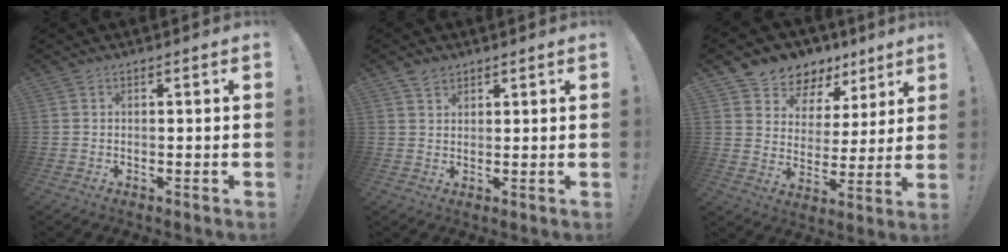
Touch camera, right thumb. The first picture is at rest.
{"total": 3.1, "force": [2.2, 2.0, 0.8], "torque": [-0.010, -0.008, 0.042]}
{"total": 8.5, "force": [5.8, 5.9, 1.6], "torque": [-0.032, -0.049, 0.114]}